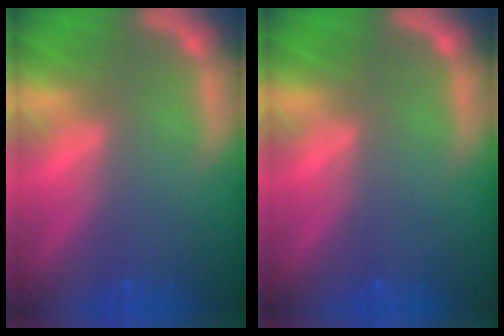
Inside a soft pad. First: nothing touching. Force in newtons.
{"total": 0.0}